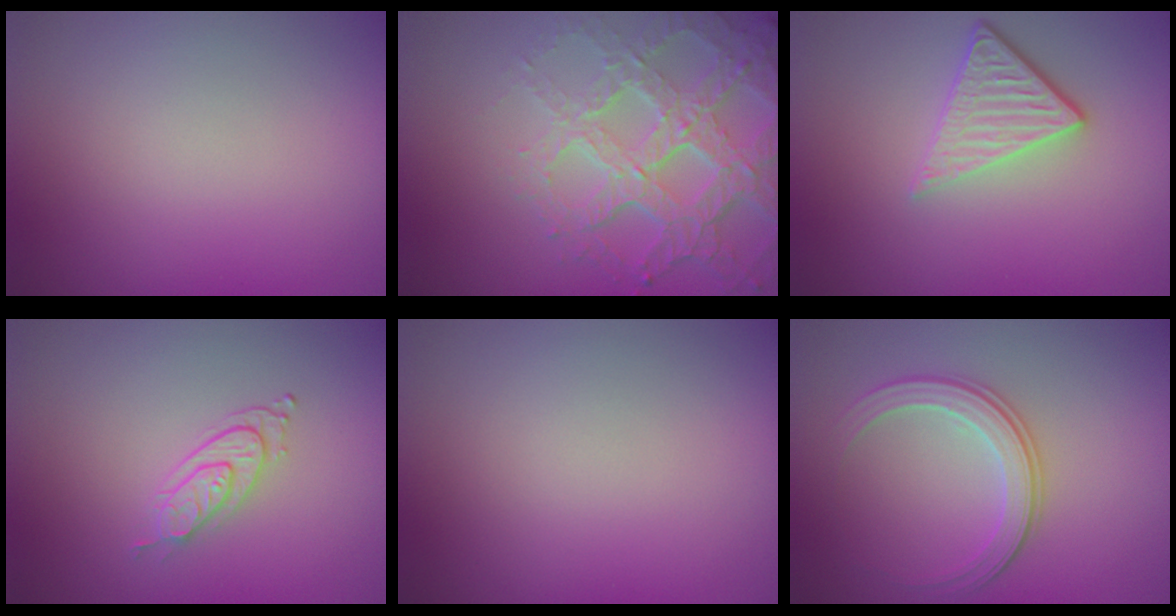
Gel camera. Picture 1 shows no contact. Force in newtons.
{"total": 7.3, "press": 5.1, "slide": 5.1}
{"total": 3.7, "press": 2.7, "slide": 2.6}
{"total": 2.0, "press": 1.4, "slide": 1.4}
{"total": 0.0}
{"total": 2.9, "press": 2.7, "slide": 1.0}